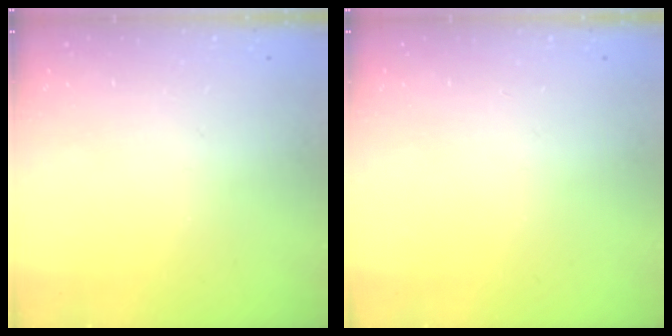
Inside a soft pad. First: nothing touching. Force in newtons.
{"total": 0.0}